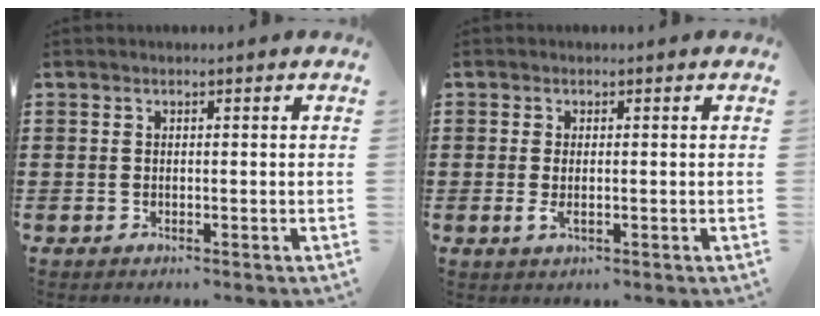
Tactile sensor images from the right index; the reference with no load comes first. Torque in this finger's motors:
{"motor_torque": [2.14, 0.00, 0.19, 0.01]}